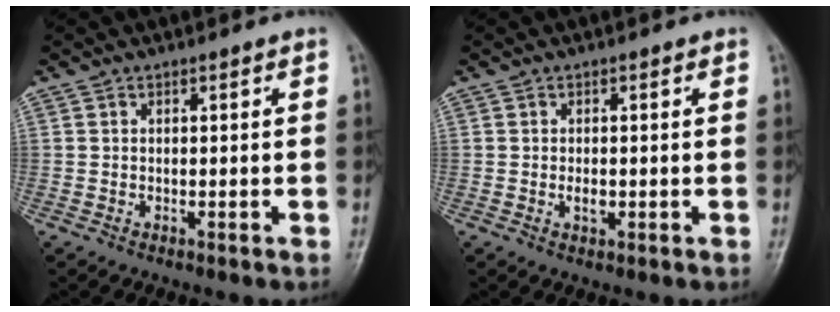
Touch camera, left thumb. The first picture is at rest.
{"total": 2.0, "force": [-0.2, 1.3, 1.5], "torque": [-0.019, 0.000, -0.005]}